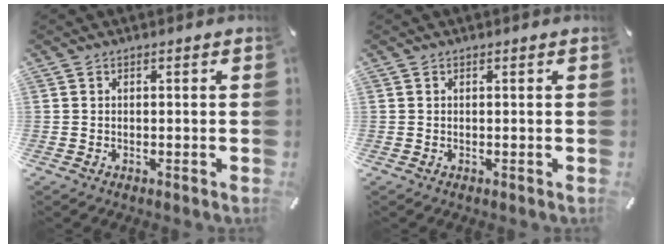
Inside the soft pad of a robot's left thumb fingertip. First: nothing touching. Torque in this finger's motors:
{"motor_torque": [0.00, 0.00, 0.00, 0.00, 0.00]}